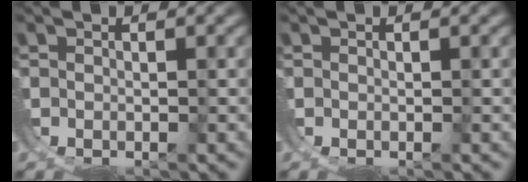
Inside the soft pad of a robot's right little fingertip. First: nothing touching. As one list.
[{"total": 0.0}]